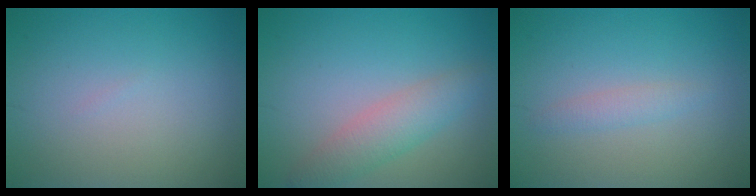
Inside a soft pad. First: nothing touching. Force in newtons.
{"total": 3.3, "press": 3.3, "slide": 0.2}
{"total": 1.3, "press": 1.3, "slide": 0.0}